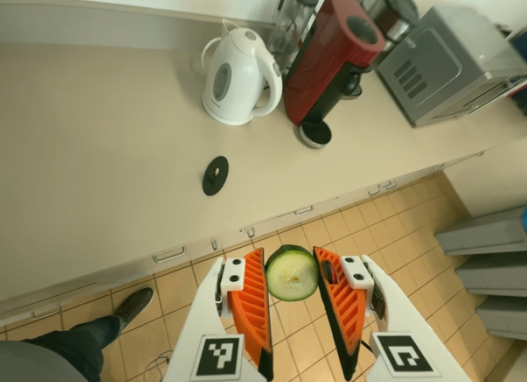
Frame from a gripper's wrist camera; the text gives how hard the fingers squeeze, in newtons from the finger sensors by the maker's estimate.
{"total": 8.8, "left": 8.9, "right": 8.7}